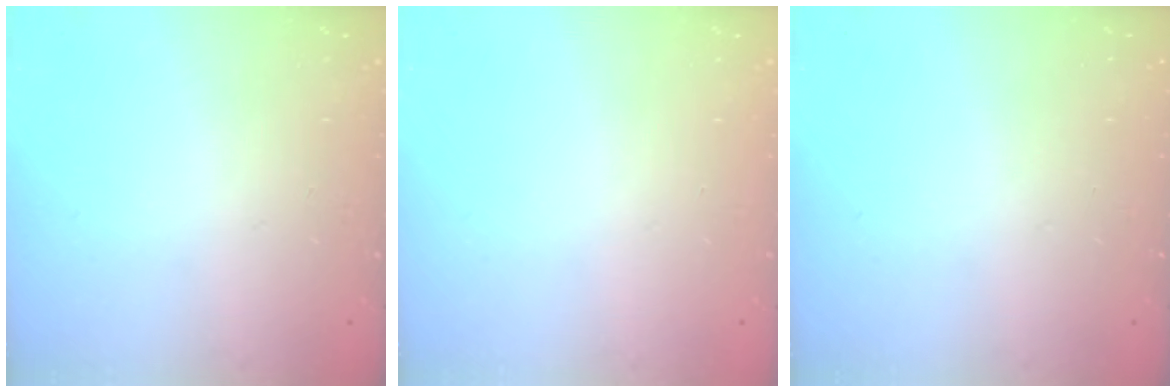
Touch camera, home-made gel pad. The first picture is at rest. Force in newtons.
{"total": 0.0}
{"total": 0.0}